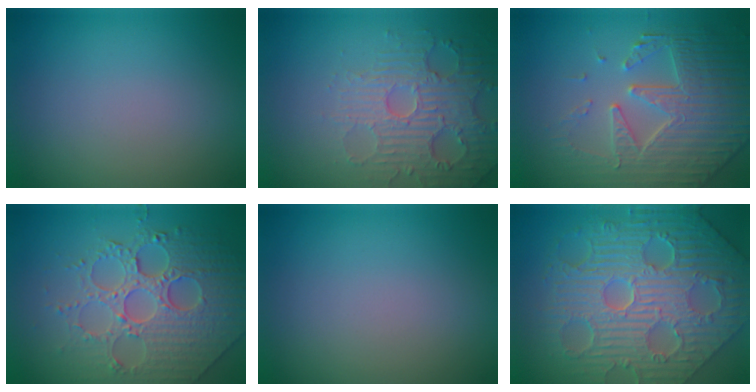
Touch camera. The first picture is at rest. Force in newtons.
{"total": 5.0, "press": 4.1, "slide": 2.9}
{"total": 6.3, "press": 5.3, "slide": 3.5}
{"total": 7.9, "press": 6.0, "slide": 5.1}
{"total": 0.0}
{"total": 11.7, "press": 8.0, "slide": 8.6}